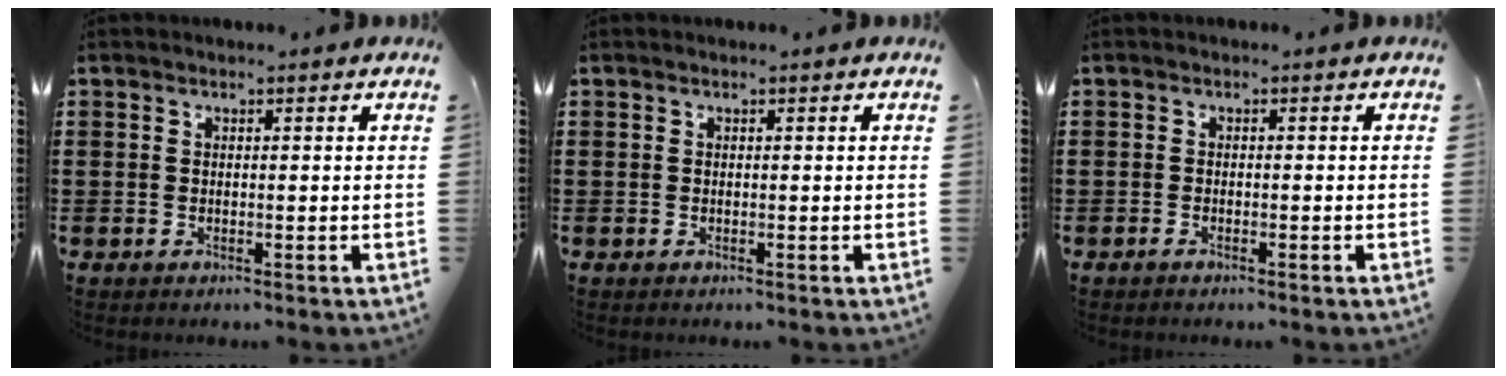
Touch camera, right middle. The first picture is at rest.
{"total": 0.0}
{"total": 0.6, "force": [-0.5, 0.1, 0.3], "torque": [-0.009, -0.003, -0.008]}